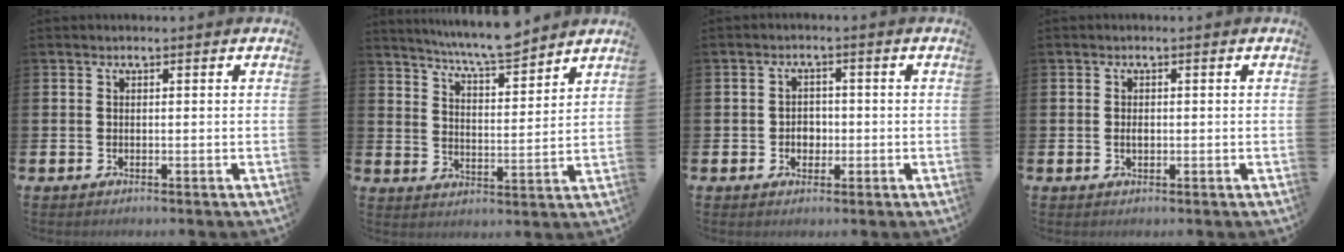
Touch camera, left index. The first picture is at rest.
{"total": 7.2, "force": [7.0, 0.0, 1.7], "torque": [-0.053, -0.041, 0.126]}
{"total": 2.5, "force": [-0.5, 2.2, 1.3], "torque": [-0.012, 0.002, -0.016]}
{"total": 1.1, "force": [-0.1, 0.6, 0.9], "torque": [-0.017, 0.005, -0.003]}